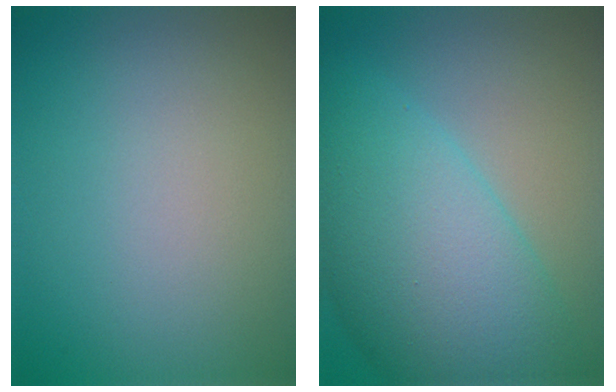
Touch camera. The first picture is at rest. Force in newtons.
{"total": 11.5, "press": 11.5, "slide": 0.4}